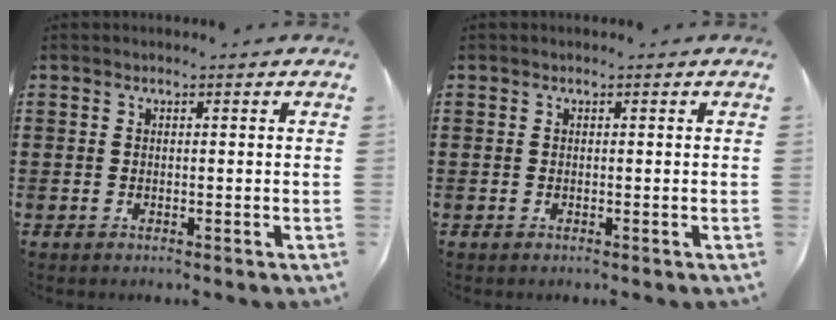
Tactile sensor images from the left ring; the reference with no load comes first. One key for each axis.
{"total": 0.0}